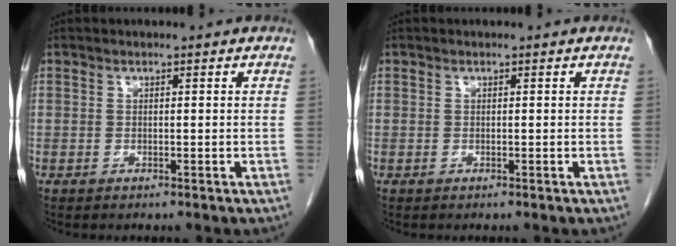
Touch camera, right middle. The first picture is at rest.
{"total": 0.0}